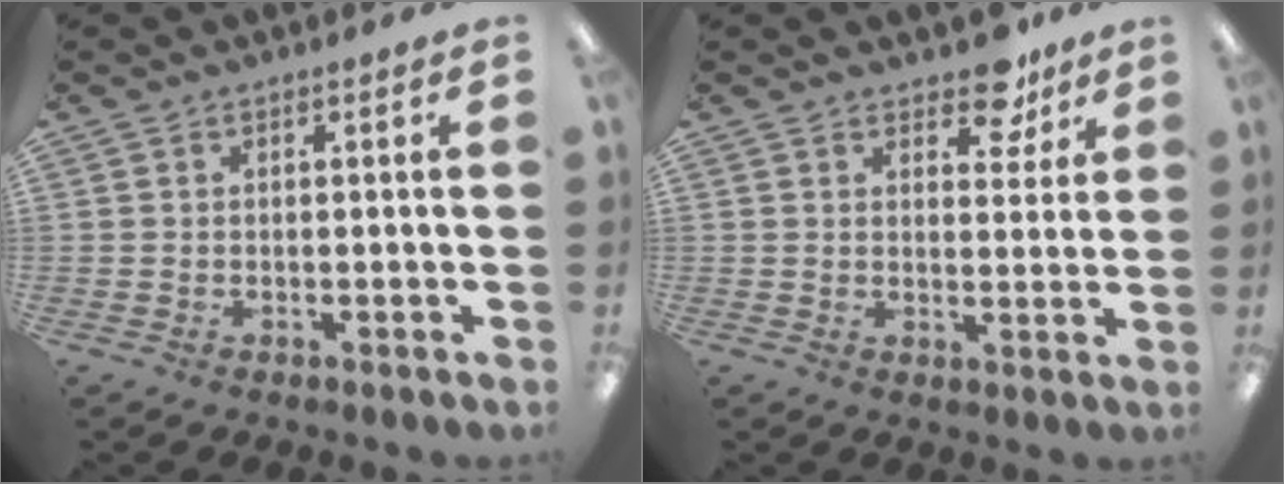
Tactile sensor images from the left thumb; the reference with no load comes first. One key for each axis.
{"total": 8.0, "fx": 5.9, "fy": 3.9, "fz": 3.8, "tx": -0.033, "ty": -0.032, "tz": 0.100}